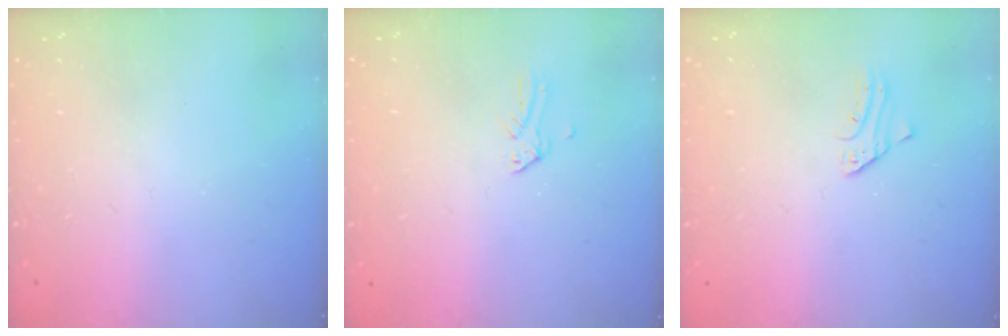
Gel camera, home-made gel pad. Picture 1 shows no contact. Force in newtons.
{"total": 0.0}
{"total": 1.9, "press": 1.9, "slide": 0.2}